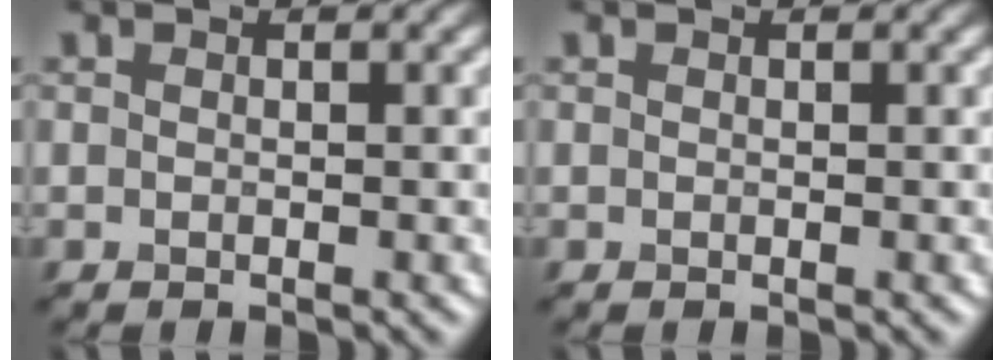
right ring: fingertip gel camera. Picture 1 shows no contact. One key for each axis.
{"total": 0.0}